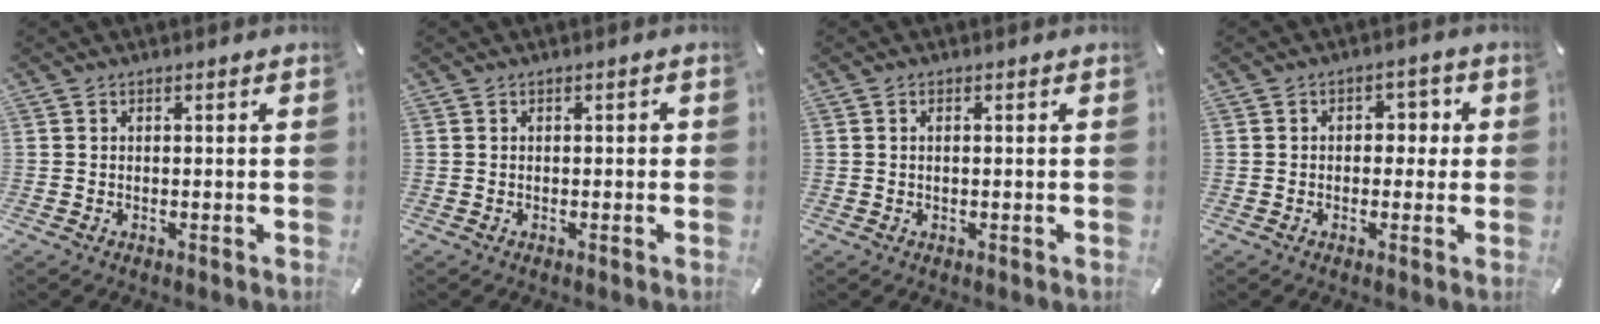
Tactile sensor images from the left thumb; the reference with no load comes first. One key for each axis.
{"total": 0.8, "fx": -0.2, "fy": 0.6, "fz": 0.6, "tx": -0.010, "ty": 0.003, "tz": -0.004}
{"total": 0.8, "fx": 0.1, "fy": 0.2, "fz": 0.7, "tx": -0.015, "ty": 0.000, "tz": 0.002}
{"total": 3.9, "fx": -0.2, "fy": 2.9, "fz": 2.5, "tx": -0.018, "ty": 0.001, "tz": -0.018}